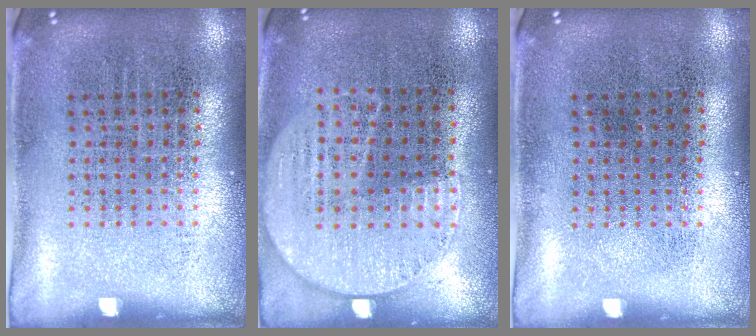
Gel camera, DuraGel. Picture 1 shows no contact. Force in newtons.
{"total": 1.0, "press": 0.9, "slide": 0.5}
{"total": 0.0}